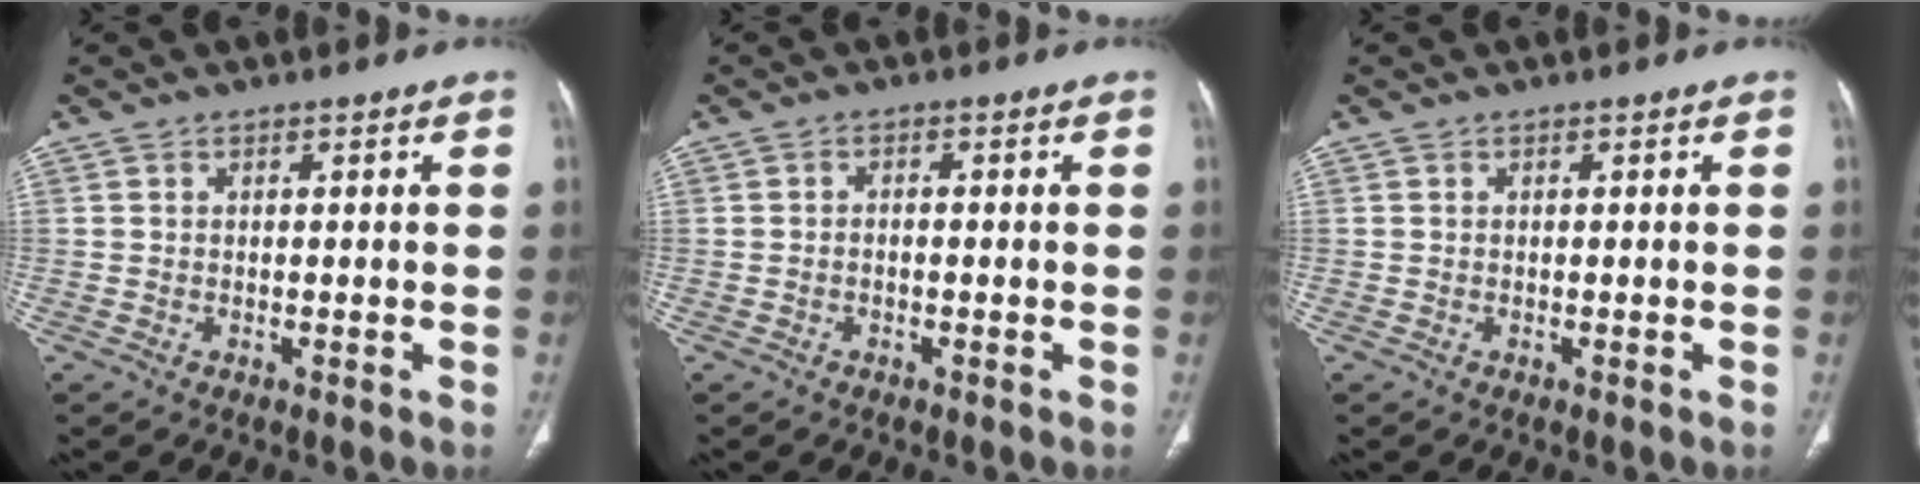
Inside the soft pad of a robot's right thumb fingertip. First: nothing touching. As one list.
[{"total": 1.1, "force": [-0.4, 0.6, 0.8], "torque": [-0.013, 0.007, -0.007]}, {"total": 0.0}]